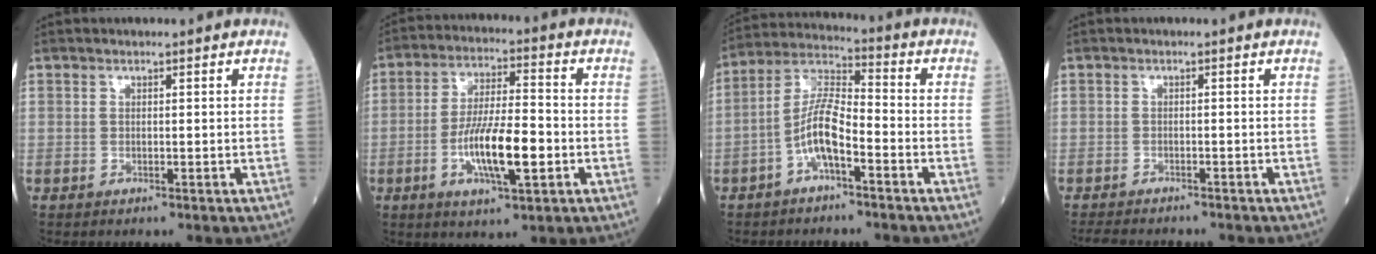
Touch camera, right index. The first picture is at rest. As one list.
[{"total": 11.2, "force": [-3.1, 2.4, 10.5], "torque": [-0.198, -0.001, -0.054]}, {"total": 8.3, "force": [-3.4, 2.1, 7.3], "torque": [-0.154, 0.019, -0.067]}, {"total": 6.2, "force": [-5.6, 1.9, 1.9], "torque": [-0.029, -0.008, -0.085]}]